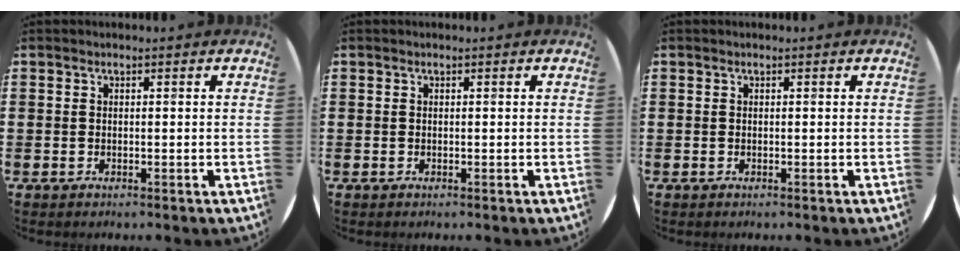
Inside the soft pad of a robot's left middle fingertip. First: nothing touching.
{"total": 0.0}
{"total": 0.0}